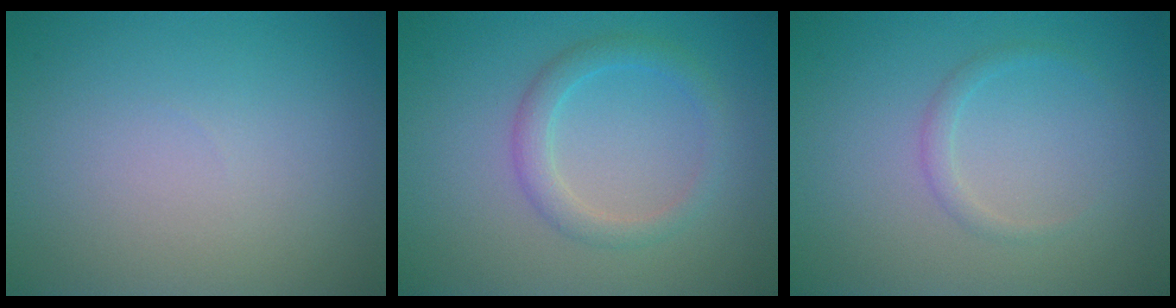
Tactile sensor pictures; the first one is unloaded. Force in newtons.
{"total": 2.5, "press": 2.4, "slide": 0.2}
{"total": 1.1, "press": 1.1, "slide": 0.1}